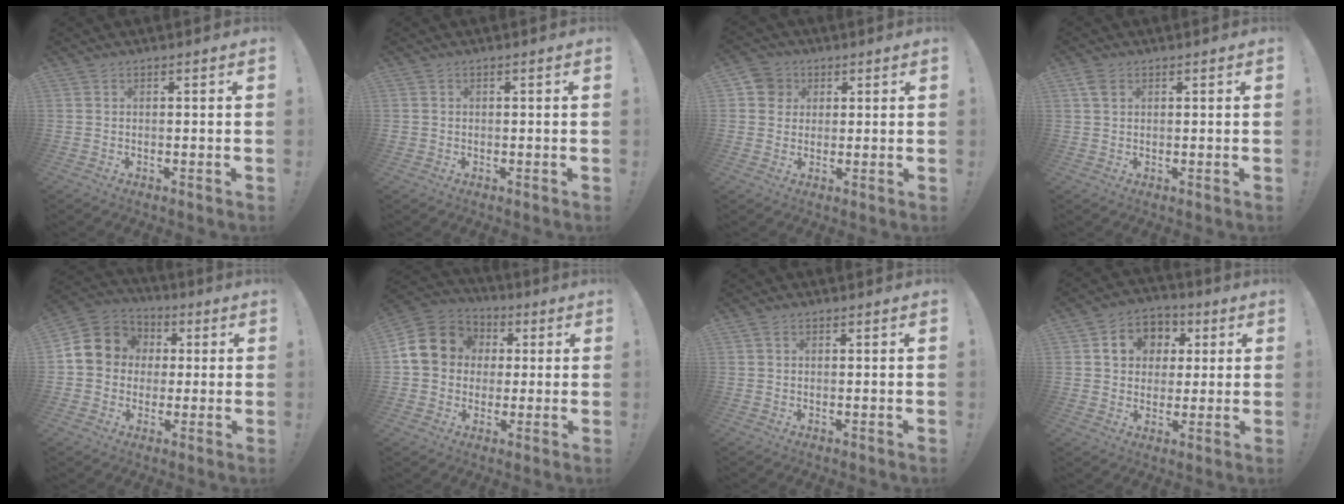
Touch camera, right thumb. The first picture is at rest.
{"total": 0.8, "force": [-0.1, 0.8, 0.2], "torque": [-0.003, 0.002, -0.002]}
{"total": 6.3, "force": [2.0, 5.8, 1.3], "torque": [-0.011, -0.008, 0.040]}
{"total": 3.0, "force": [1.4, 1.9, 1.9], "torque": [-0.031, 0.001, 0.025]}
{"total": 12.3, "force": [1.8, 11.1, 4.8], "torque": [-0.072, 0.006, 0.044]}
{"total": 15.4, "force": [2.7, 13.4, 7.1], "torque": [-0.117, 0.009, 0.062]}
{"total": 1.2, "force": [0.6, 0.8, 0.7], "torque": [-0.012, 0.001, 0.010]}
{"total": 10.3, "force": [3.0, 9.0, 4.1], "torque": [-0.058, -0.003, 0.061]}